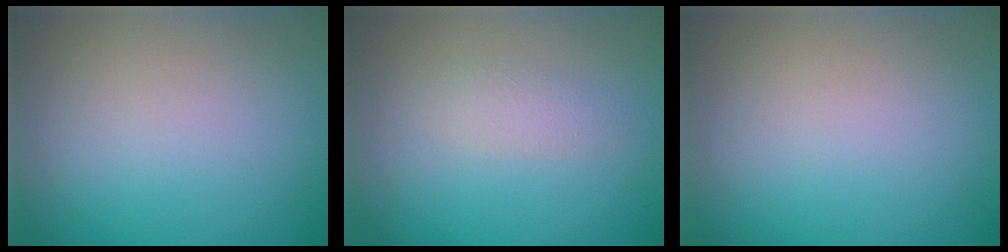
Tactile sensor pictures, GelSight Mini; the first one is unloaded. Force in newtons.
{"total": 1.4, "press": 1.4, "slide": 0.1}
{"total": 0.0}